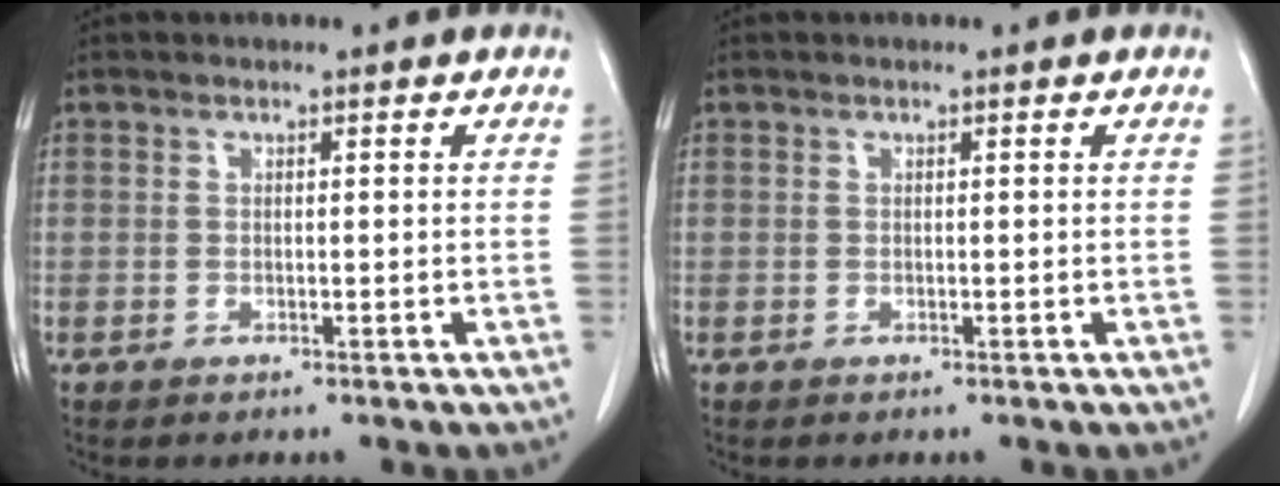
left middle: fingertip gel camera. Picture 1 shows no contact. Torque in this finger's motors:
{"motor_torque": [-0.03, -0.02, 0.02, 0.00]}